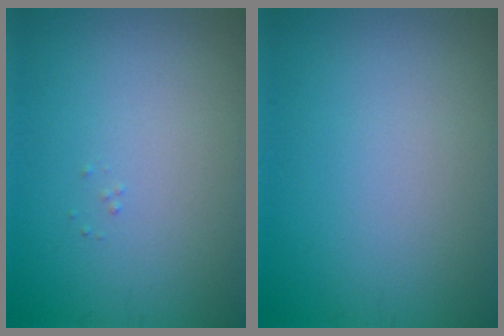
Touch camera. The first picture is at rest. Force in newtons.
{"total": 0.0}